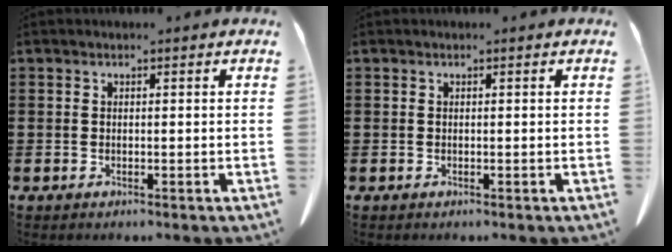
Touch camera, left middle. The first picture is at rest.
{"total": 0.0}